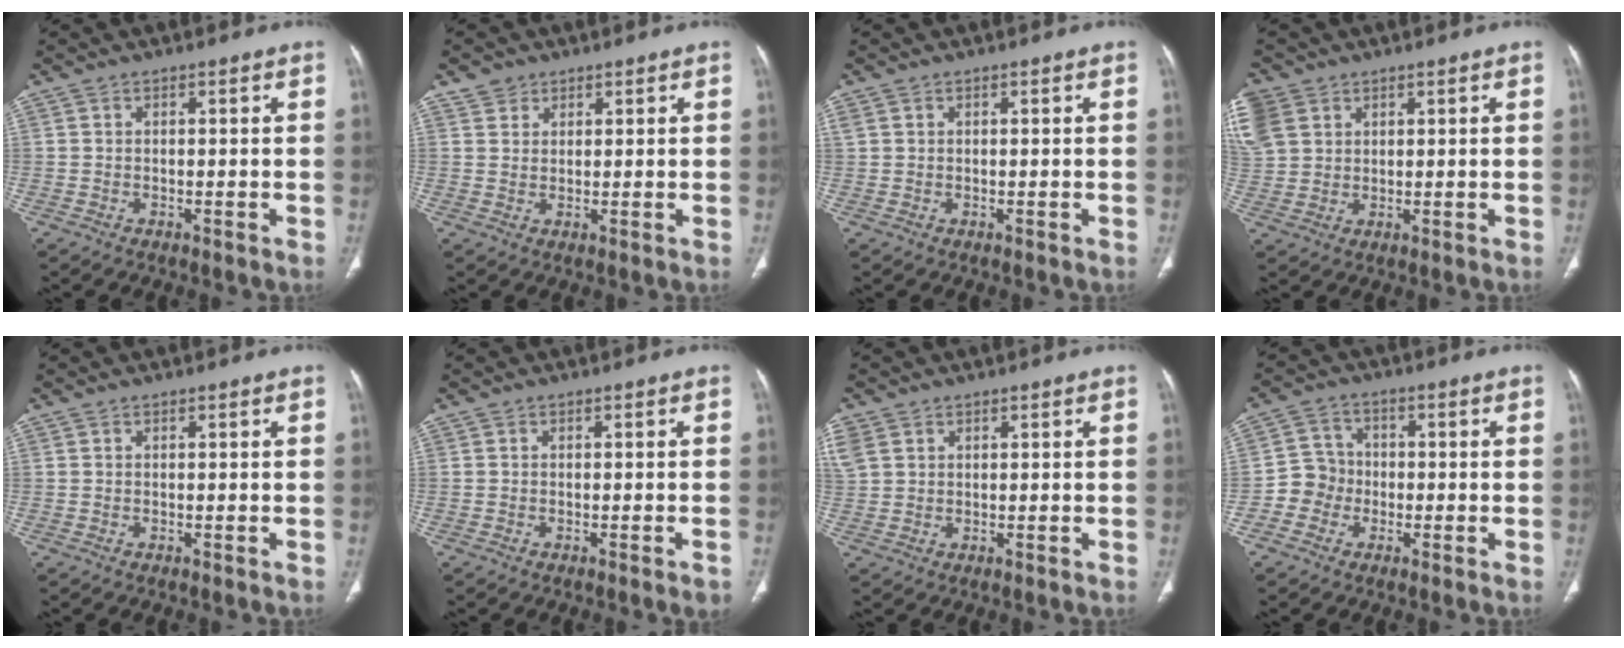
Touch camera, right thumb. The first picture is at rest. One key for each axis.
{"total": 2.8, "fx": 1.8, "fy": 2.1, "fz": 0.3, "tx": 0.012, "ty": -0.007, "tz": 0.028}
{"total": 1.1, "fx": 0.5, "fy": 0.9, "fz": 0.4, "tx": -0.007, "ty": 0.011, "tz": 0.012}
{"total": 14.6, "fx": 6.2, "fy": 11.5, "fz": 6.5, "tx": -0.199, "ty": 0.028, "tz": 0.135}
{"total": 0.0}
{"total": 1.6, "fx": -1.0, "fy": 0.3, "fz": 1.3, "tx": -0.013, "ty": 0.002, "tz": -0.012}
{"total": 5.9, "fx": 2.4, "fy": 4.7, "fz": 2.6, "tx": -0.082, "ty": 0.015, "tz": 0.060}
{"total": 5.6, "fx": -1.8, "fy": 5.2, "fz": 1.0, "tx": 0.013, "ty": 0.018, "tz": -0.043}